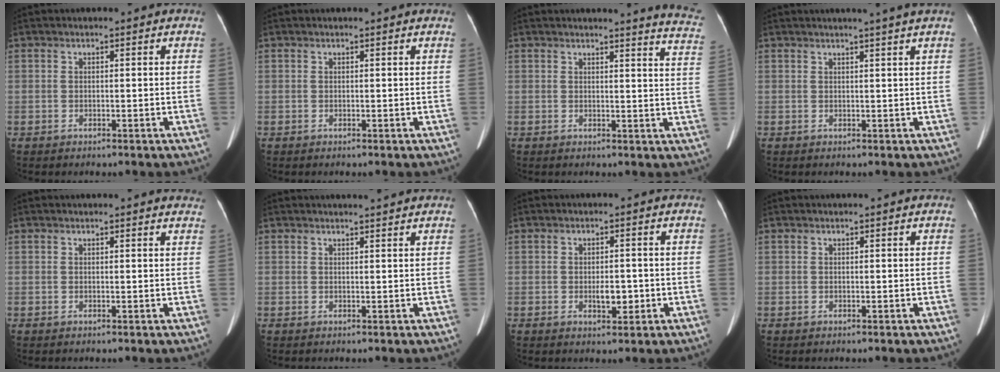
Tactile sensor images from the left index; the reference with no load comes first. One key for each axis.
{"total": 1.1, "fx": 1.0, "fy": 0.0, "fz": 0.3, "tx": -0.010, "ty": 0.007, "tz": 0.008}
{"total": 9.1, "fx": 8.9, "fy": -0.4, "fz": 2.0, "tx": -0.007, "ty": -0.075, "tz": 0.065}
{"total": 3.5, "fx": 2.9, "fy": -1.0, "fz": 1.8, "tx": -0.023, "ty": 0.004, "tz": 0.034}
{"total": 5.5, "fx": 5.3, "fy": 0.9, "fz": 1.1, "tx": -0.003, "ty": 0.002, "tz": 0.034}
{"total": 3.0, "fx": 2.8, "fy": -0.4, "fz": 0.9, "tx": -0.014, "ty": 0.007, "tz": 0.036}
{"total": 3.0, "fx": -0.7, "fy": 1.4, "fz": 2.6, "tx": -0.042, "ty": 0.000, "tz": -0.006}
{"total": 0.0}